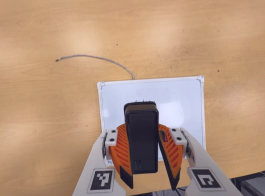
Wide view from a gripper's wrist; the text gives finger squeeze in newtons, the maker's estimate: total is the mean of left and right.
{"total": 9.7, "left": 9.8, "right": 9.6}